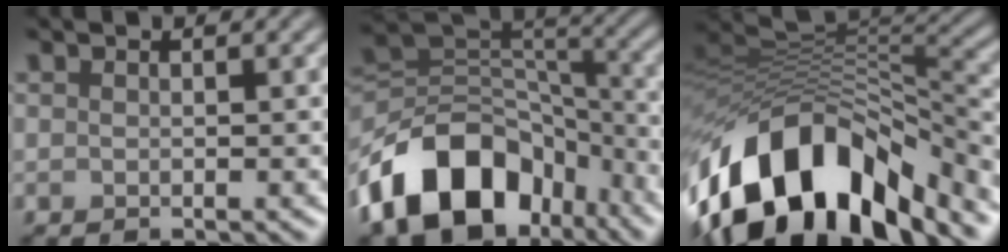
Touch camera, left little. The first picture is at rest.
{"total": 13.7, "force": [-7.6, 9.0, 7.0], "torque": [-0.125, 0.012, -0.143]}
{"total": 14.0, "force": [-7.9, 7.5, 8.8], "torque": [-0.157, 0.026, -0.149]}